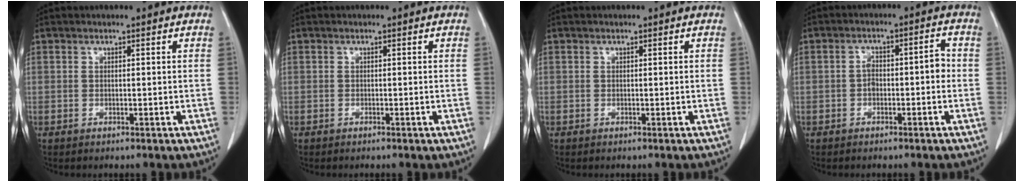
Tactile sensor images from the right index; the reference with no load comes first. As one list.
[{"total": 0.0}, {"total": 0.0}, {"total": 4.3, "force": [-0.9, 1.8, 3.8], "torque": [-0.058, 0.023, -0.013]}]